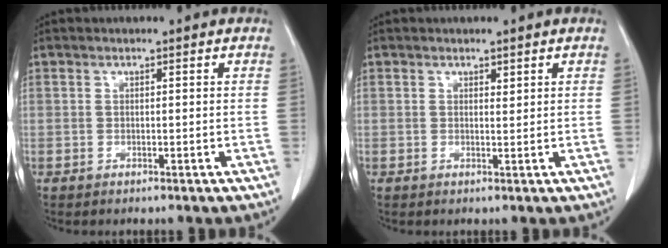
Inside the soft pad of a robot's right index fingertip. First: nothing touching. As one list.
[{"total": 0.6, "force": [0.5, 0.2, 0.3], "torque": [-0.008, -0.005, 0.008]}]